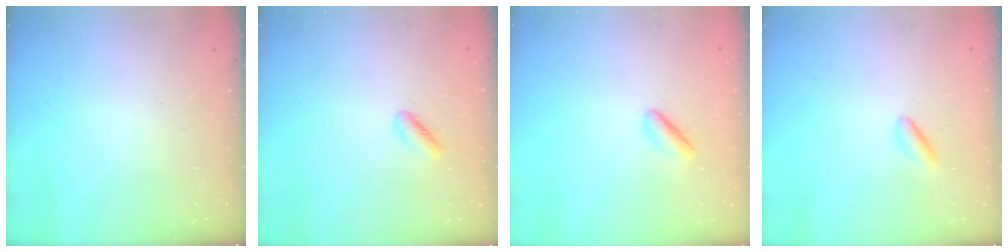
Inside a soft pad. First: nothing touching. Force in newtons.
{"total": 2.0, "press": 1.7, "slide": 1.1}
{"total": 2.4, "press": 2.4, "slide": 0.4}
{"total": 2.6, "press": 2.5, "slide": 0.9}